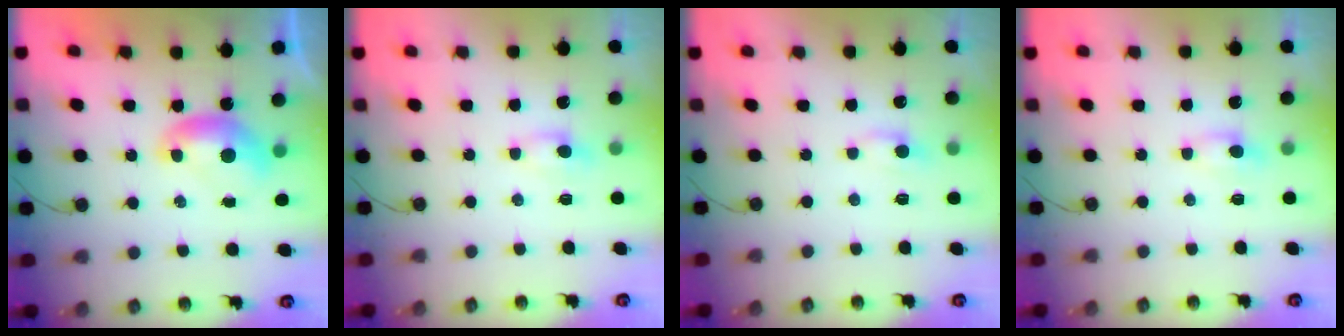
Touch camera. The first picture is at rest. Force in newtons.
{"total": 0.5, "press": 0.3, "slide": 0.5}
{"total": 1.5, "press": 1.4, "slide": 0.4}
{"total": 0.5, "press": 0.3, "slide": 0.5}